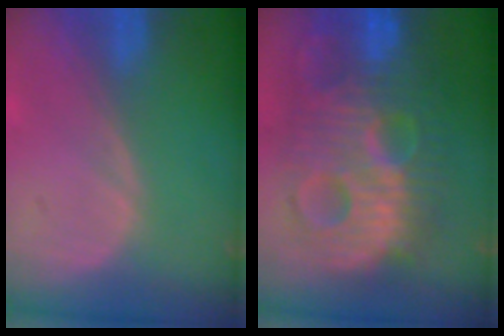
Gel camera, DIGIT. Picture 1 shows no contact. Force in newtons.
{"total": 13.7, "press": 13.7, "slide": 1.1}